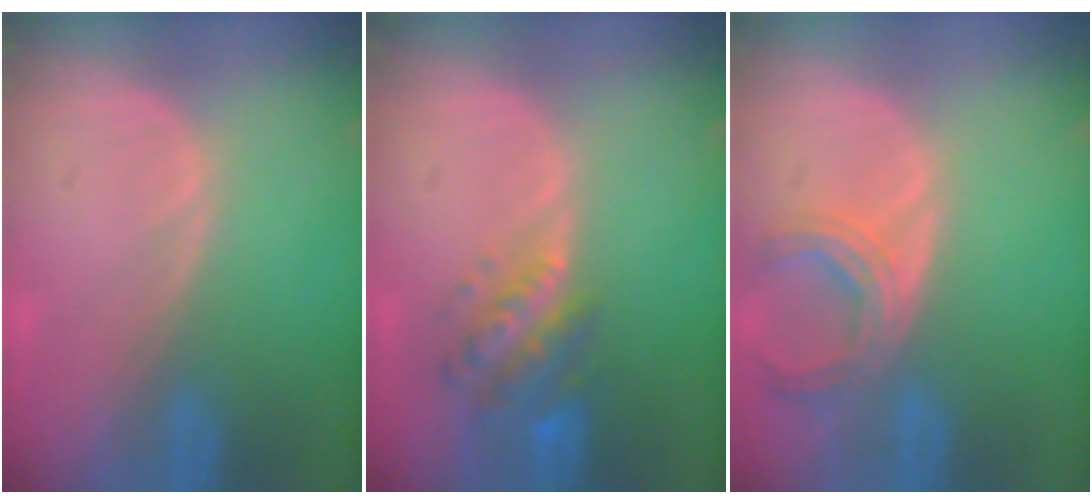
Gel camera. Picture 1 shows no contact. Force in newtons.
{"total": 6.1, "press": 5.9, "slide": 1.7}
{"total": 5.9, "press": 5.5, "slide": 2.2}